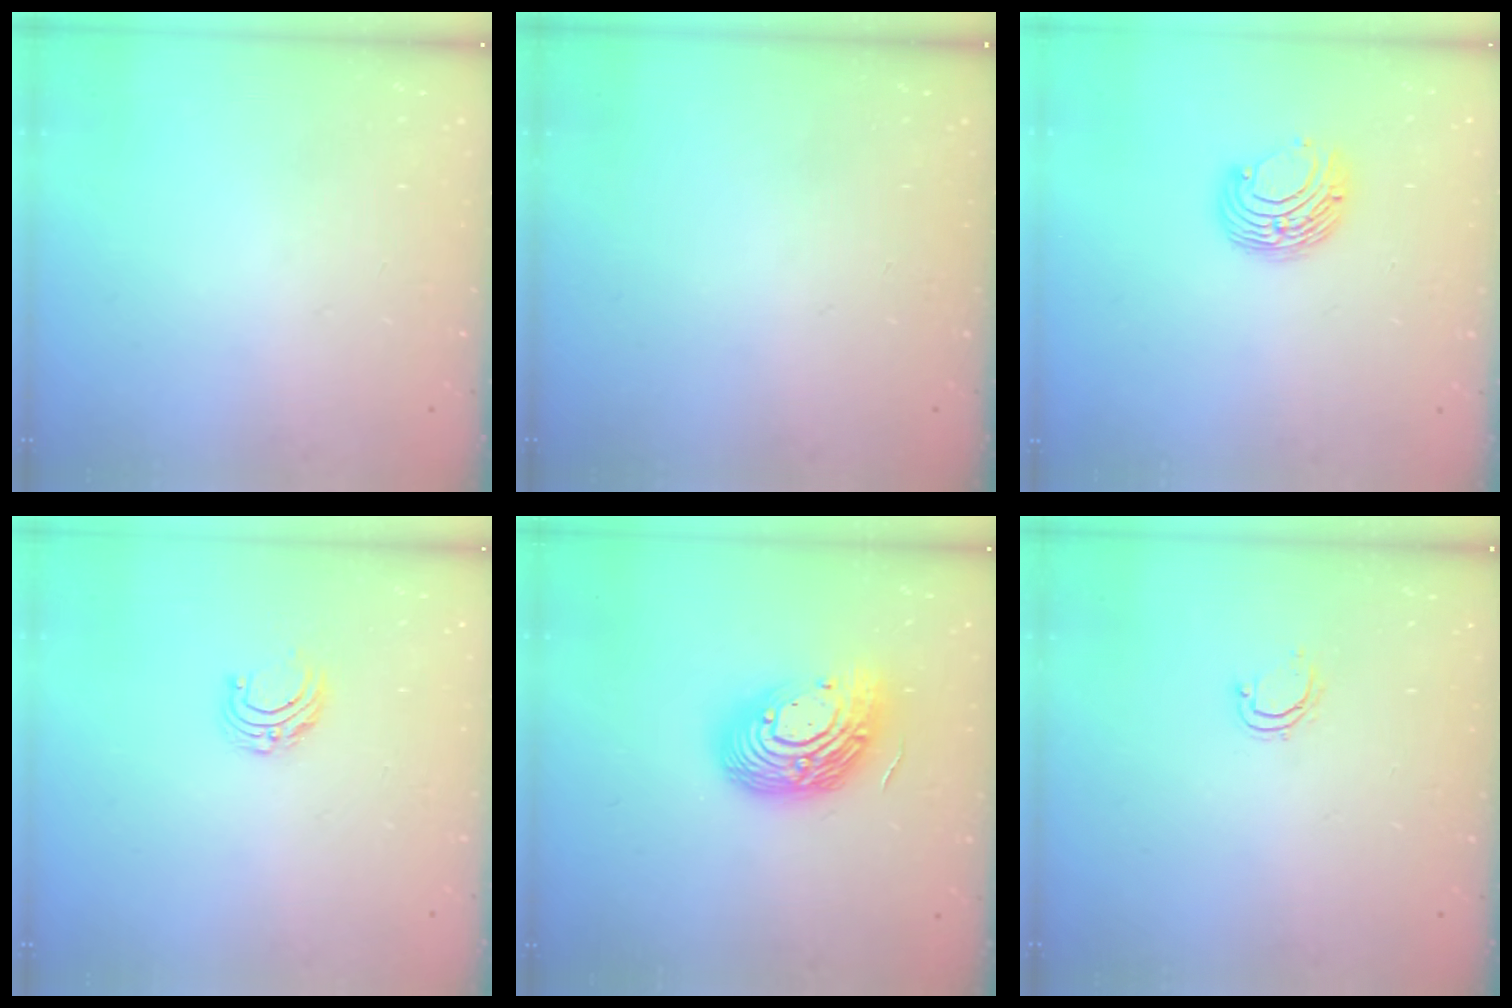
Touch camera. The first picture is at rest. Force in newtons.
{"total": 0.0}
{"total": 8.2, "press": 8.2, "slide": 0.6}
{"total": 5.0, "press": 5.0, "slide": 0.4}
{"total": 17.0, "press": 16.9, "slide": 1.3}
{"total": 3.7, "press": 3.7, "slide": 0.3}